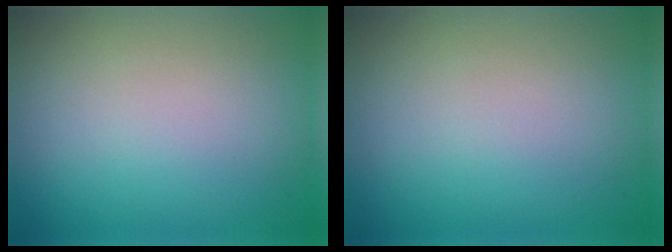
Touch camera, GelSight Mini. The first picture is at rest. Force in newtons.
{"total": 0.0}